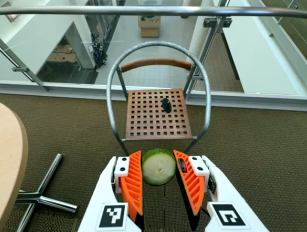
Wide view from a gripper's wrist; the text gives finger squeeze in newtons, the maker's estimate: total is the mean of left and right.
{"total": 9.0, "left": 9.2, "right": 8.7}